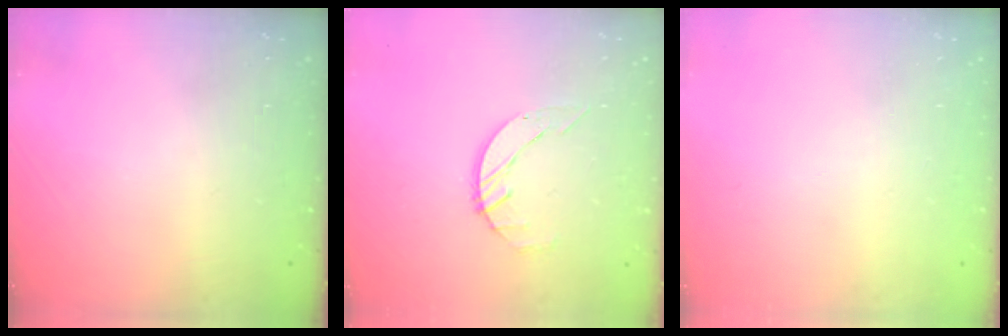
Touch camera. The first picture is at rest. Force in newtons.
{"total": 2.4, "press": 2.4, "slide": 0.1}
{"total": 0.0}